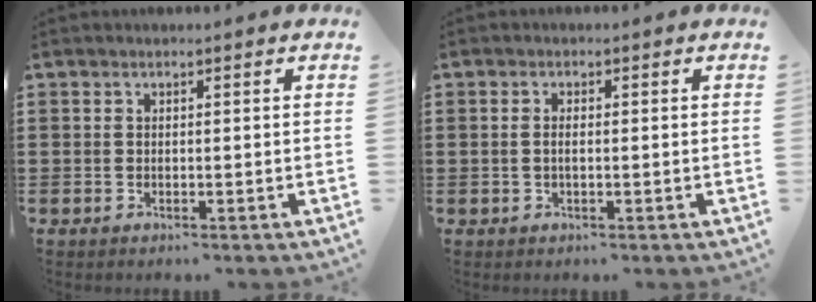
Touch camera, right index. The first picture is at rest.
{"total": 1.2, "force": [-0.2, 0.3, 1.1], "torque": [-0.023, -0.001, -0.004]}